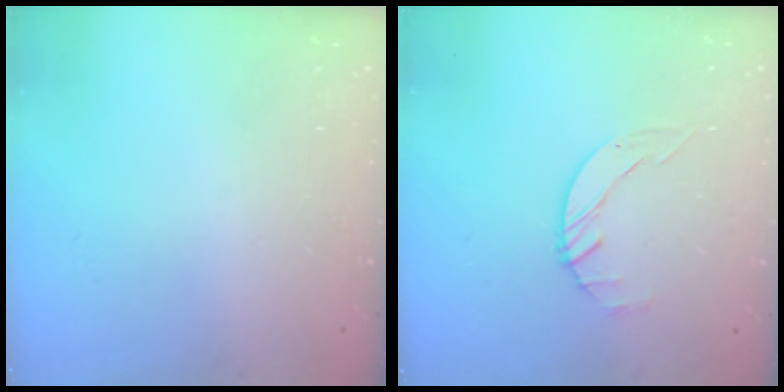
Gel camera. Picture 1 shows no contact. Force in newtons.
{"total": 1.4, "press": 1.4, "slide": 0.2}